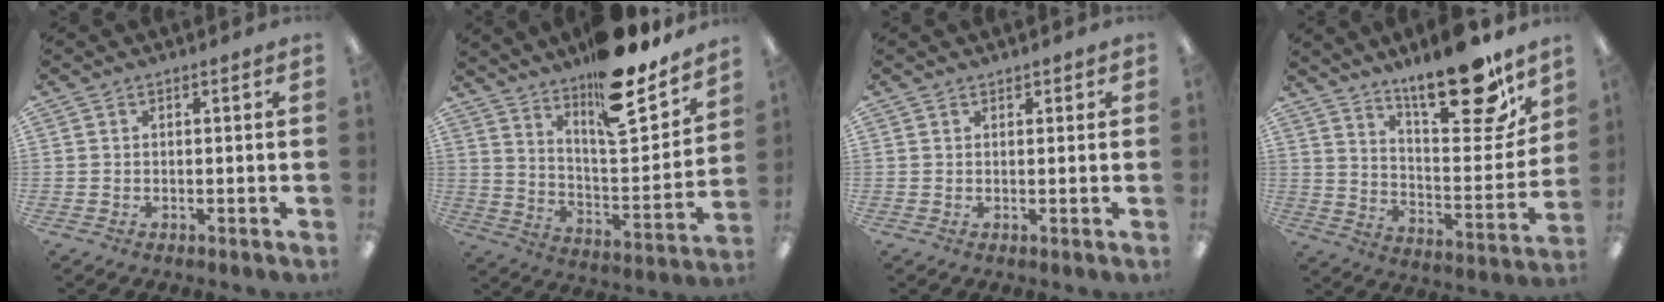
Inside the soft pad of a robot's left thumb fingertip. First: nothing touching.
{"total": 19.8, "force": [15.4, 7.1, 10.3], "torque": [-0.122, -0.128, 0.255]}
{"total": 1.0, "force": [0.8, 0.7, 0.1], "torque": [-0.001, 0.001, 0.014]}
{"total": 20.8, "force": [15.9, 6.2, 11.8], "torque": [-0.164, -0.120, 0.262]}